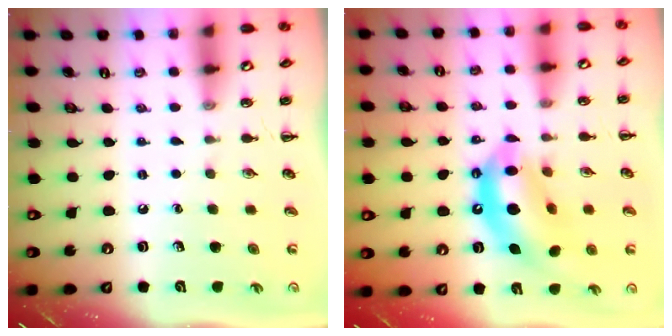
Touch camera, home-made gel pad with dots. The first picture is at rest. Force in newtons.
{"total": 13.7, "press": 13.2, "slide": 3.7}